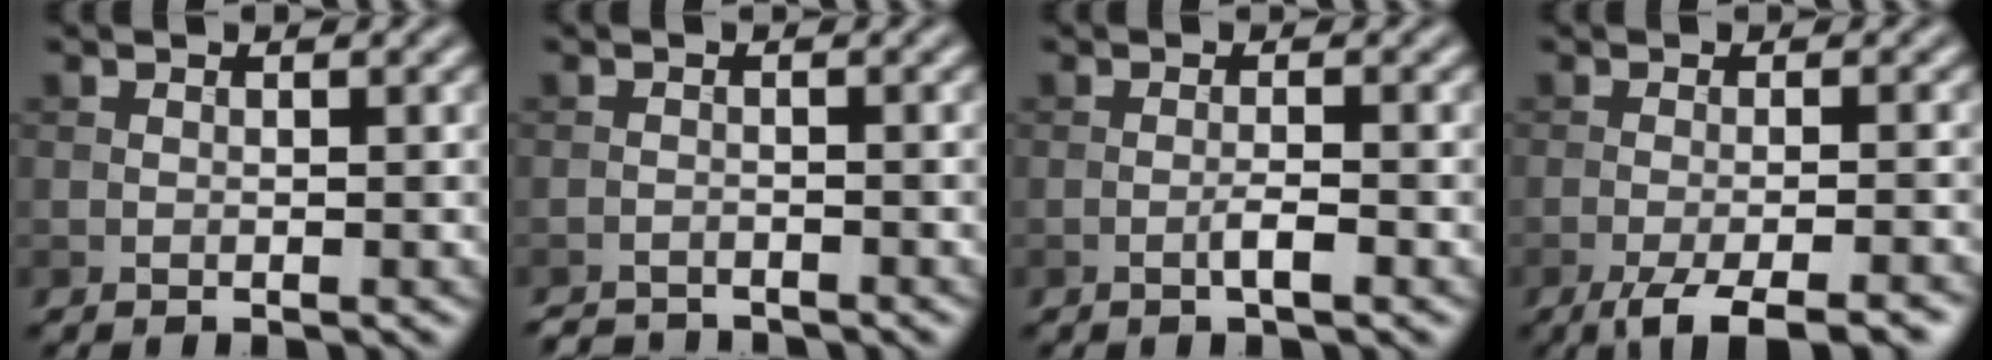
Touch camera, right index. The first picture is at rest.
{"total": 2.9, "force": [-2.8, 0.3, 0.3], "torque": [-0.009, -0.007, -0.049]}
{"total": 1.6, "force": [-0.7, 0.1, 1.4], "torque": [-0.025, 0.003, -0.016]}
{"total": 5.6, "force": [-3.7, 1.2, 4.0], "torque": [-0.058, -0.004, -0.063]}